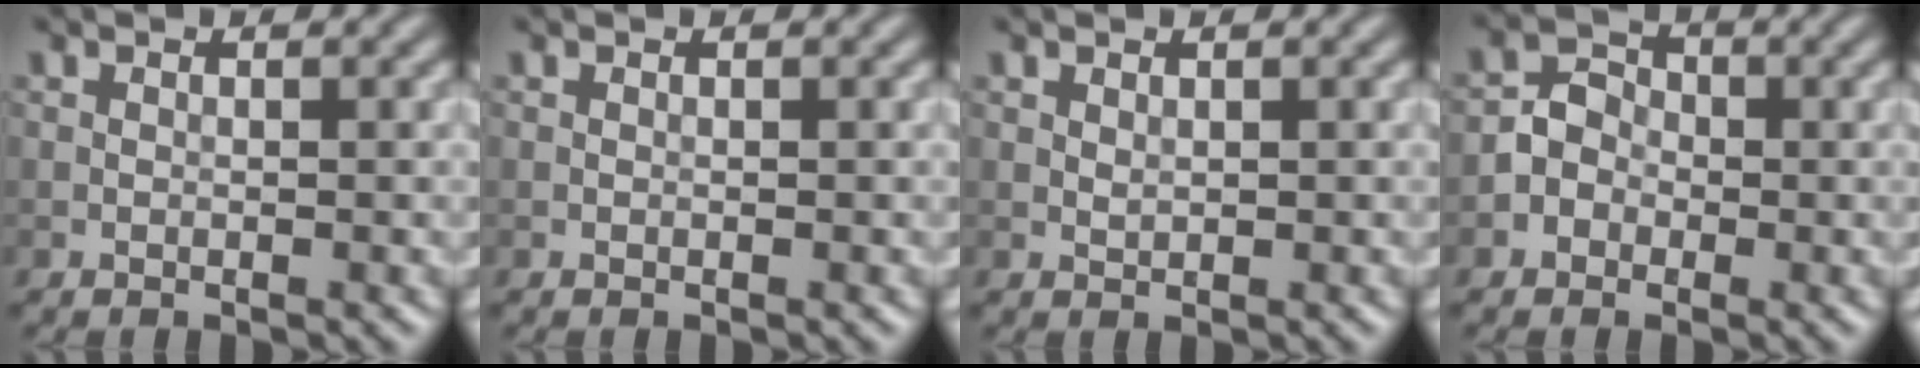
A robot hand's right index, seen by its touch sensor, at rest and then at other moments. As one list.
[{"total": 0.0}, {"total": 0.5, "force": [0.4, 0.2, 0.3], "torque": [-0.008, -0.001, 0.009]}, {"total": 2.4, "force": [-0.9, 2.1, 0.8], "torque": [0.004, 0.007, -0.026]}]